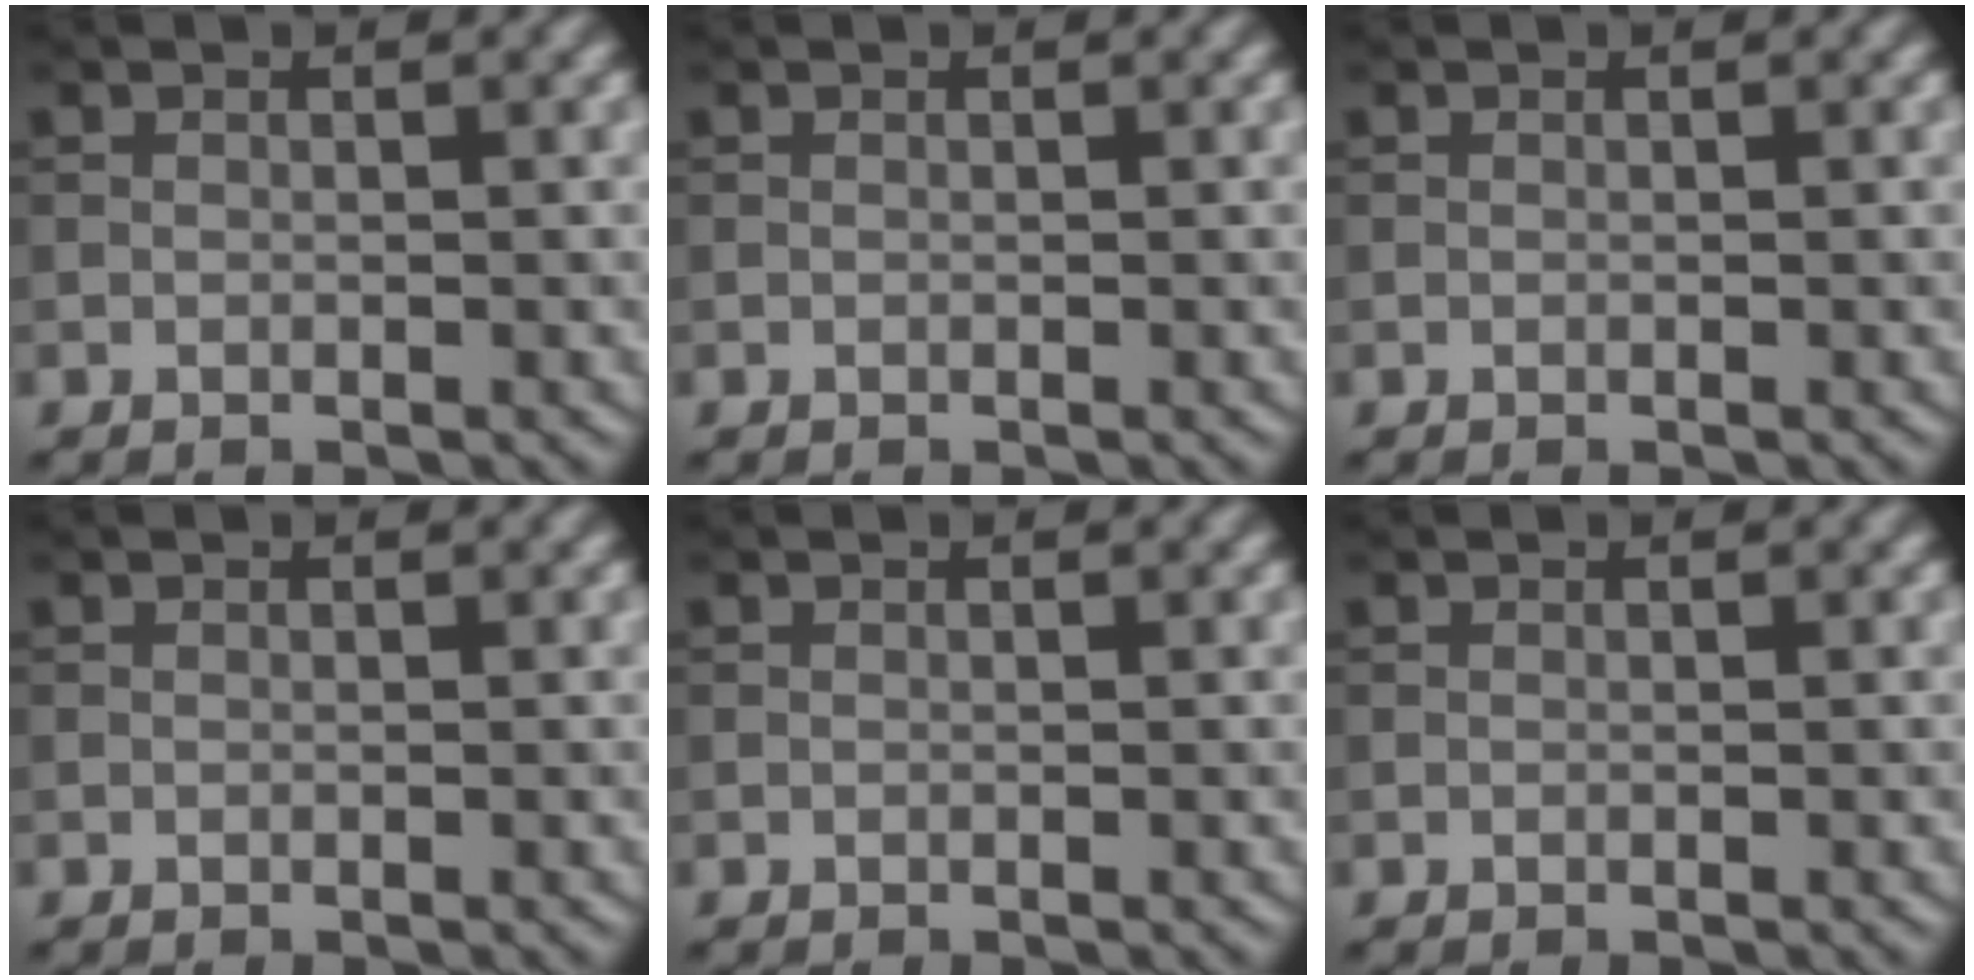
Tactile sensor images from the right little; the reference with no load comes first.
{"total": 0.0}
{"total": 0.0}
{"total": 0.0}
{"total": 0.0}
{"total": 0.0}